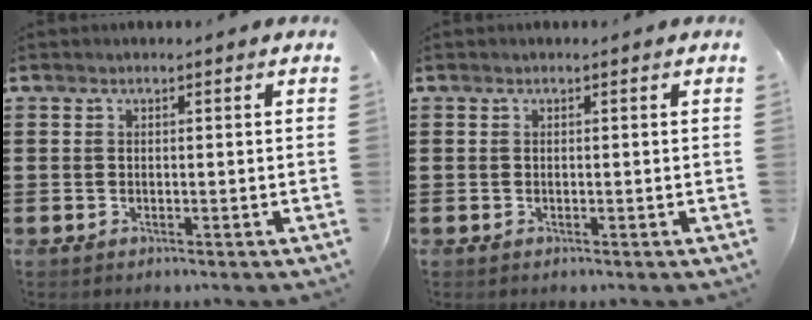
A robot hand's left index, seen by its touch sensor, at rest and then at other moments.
{"total": 0.0}